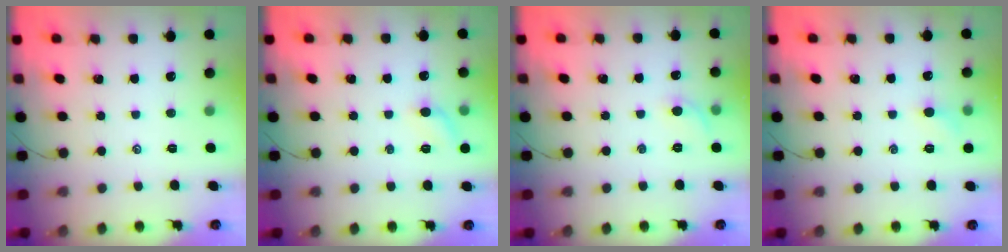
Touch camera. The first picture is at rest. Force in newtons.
{"total": 7.1, "press": 6.7, "slide": 2.2}
{"total": 4.4, "press": 4.2, "slide": 1.5}
{"total": 4.7, "press": 4.5, "slide": 1.4}